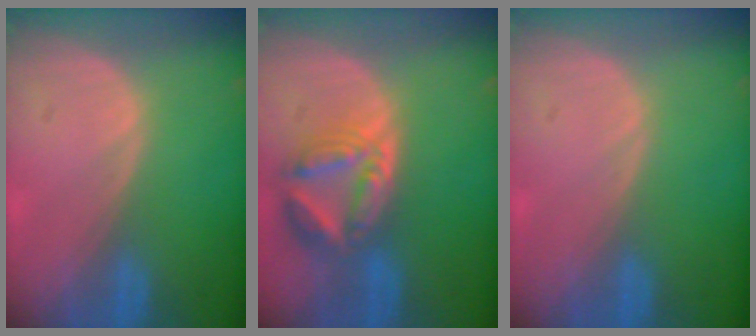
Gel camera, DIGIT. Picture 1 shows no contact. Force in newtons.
{"total": 8.0, "press": 7.1, "slide": 3.8}
{"total": 0.0}